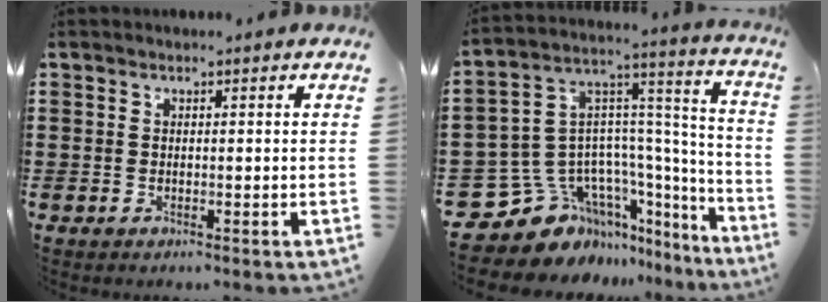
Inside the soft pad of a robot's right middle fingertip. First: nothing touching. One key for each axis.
{"total": 10.6, "fx": -6.6, "fy": 7.8, "fz": 2.8, "tx": -0.104, "ty": -0.010, "tz": -0.120}